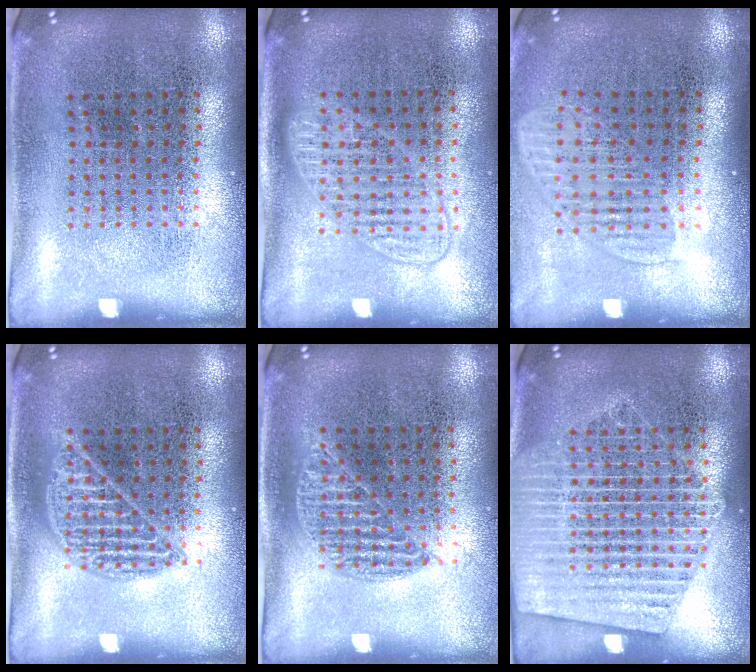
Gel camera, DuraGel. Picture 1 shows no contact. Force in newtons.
{"total": 1.4, "press": 1.3, "slide": 0.4}
{"total": 1.6, "press": 1.4, "slide": 0.8}
{"total": 1.0, "press": 1.0, "slide": 0.1}
{"total": 0.9, "press": 0.8, "slide": 0.4}
{"total": 2.1, "press": 2.1, "slide": 0.2}